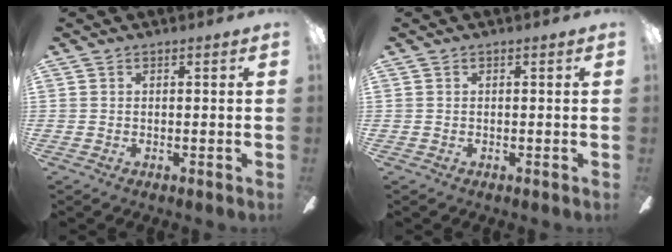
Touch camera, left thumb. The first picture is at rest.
{"total": 0.0}